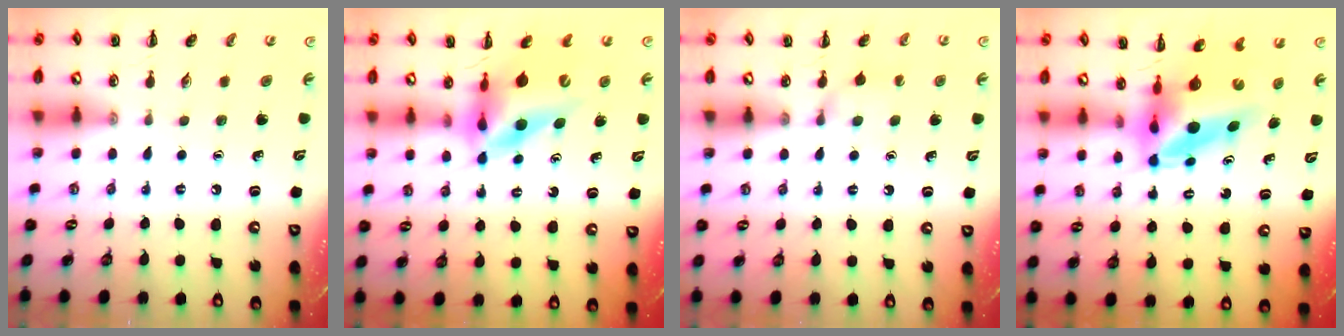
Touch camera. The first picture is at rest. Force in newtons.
{"total": 11.1, "press": 10.5, "slide": 3.6}
{"total": 5.5, "press": 5.2, "slide": 1.7}
{"total": 6.9, "press": 6.6, "slide": 2.1}